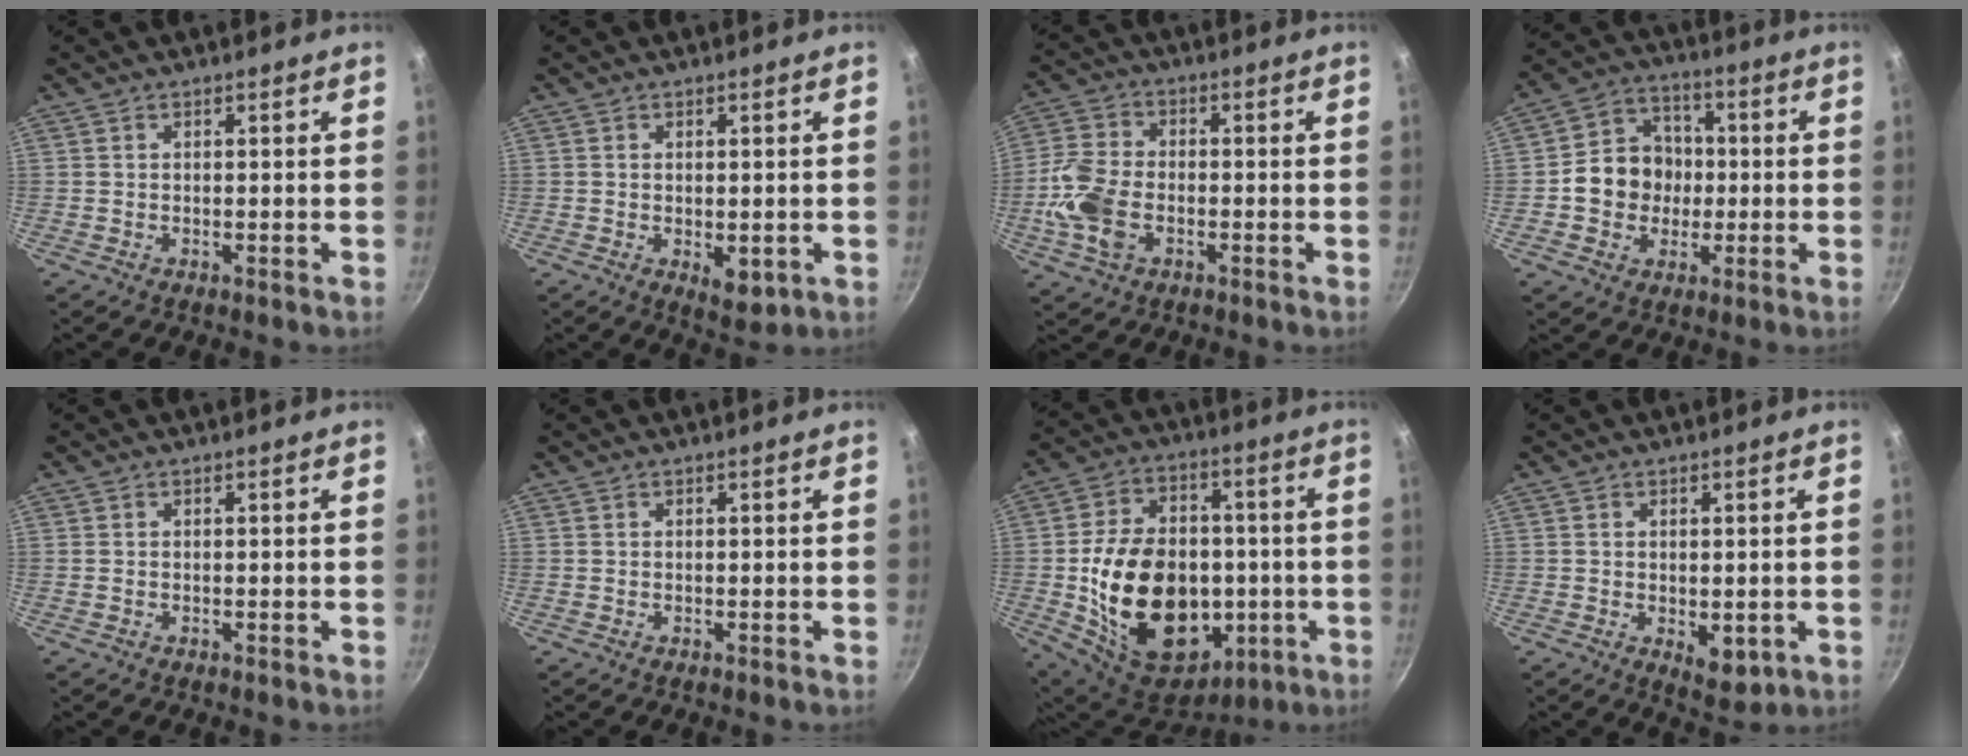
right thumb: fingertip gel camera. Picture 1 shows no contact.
{"total": 4.5, "force": [-0.9, 2.4, 3.6], "torque": [-0.051, -0.013, -0.006]}
{"total": 10.3, "force": [-2.7, 6.7, 7.4], "torque": [-0.150, 0.017, -0.065]}
{"total": 11.3, "force": [-0.8, 10.0, 5.2], "torque": [-0.051, 0.022, -0.028]}
{"total": 0.0}
{"total": 0.0}
{"total": 27.1, "force": [-3.4, 19.0, 19.1], "torque": [-0.304, 0.023, -0.034]}
{"total": 5.0, "force": [-0.9, 2.9, 4.0], "torque": [-0.054, -0.012, -0.004]}